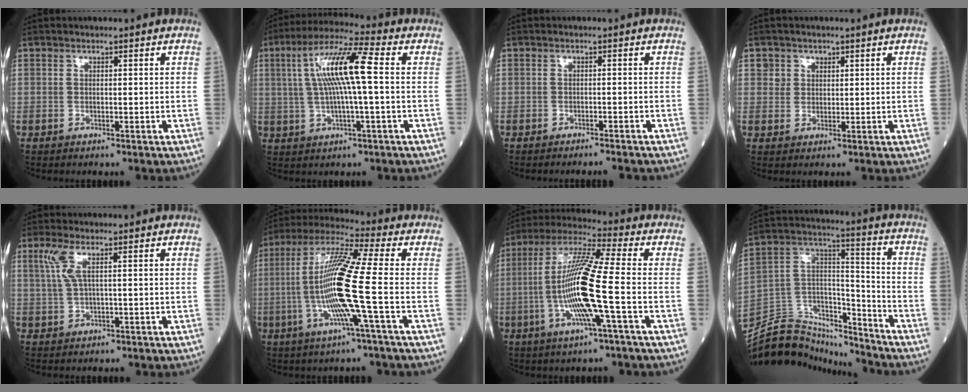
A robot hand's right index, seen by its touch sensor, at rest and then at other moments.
{"total": 11.7, "force": [1.5, 0.6, 11.6], "torque": [-0.223, 0.021, 0.024]}
{"total": 3.2, "force": [-3.1, -0.2, 1.0], "torque": [-0.009, -0.006, -0.040]}
{"total": 2.5, "force": [1.2, 2.2, -0.1], "torque": [0.018, 0.002, 0.014]}
{"total": 3.7, "force": [1.4, 0.5, 3.3], "torque": [-0.087, 0.012, 0.034]}
{"total": 14.9, "force": [-2.6, -1.0, 14.6], "torque": [-0.292, -0.003, -0.065]}
{"total": 14.6, "force": [-2.9, -0.3, 14.3], "torque": [-0.288, -0.002, -0.067]}
{"total": 18.3, "force": [-17.5, 4.5, 2.9], "torque": [-0.052, 0.064, -0.290]}